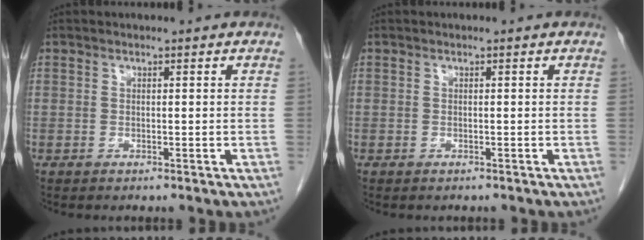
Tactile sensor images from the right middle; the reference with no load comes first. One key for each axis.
{"total": 0.0}